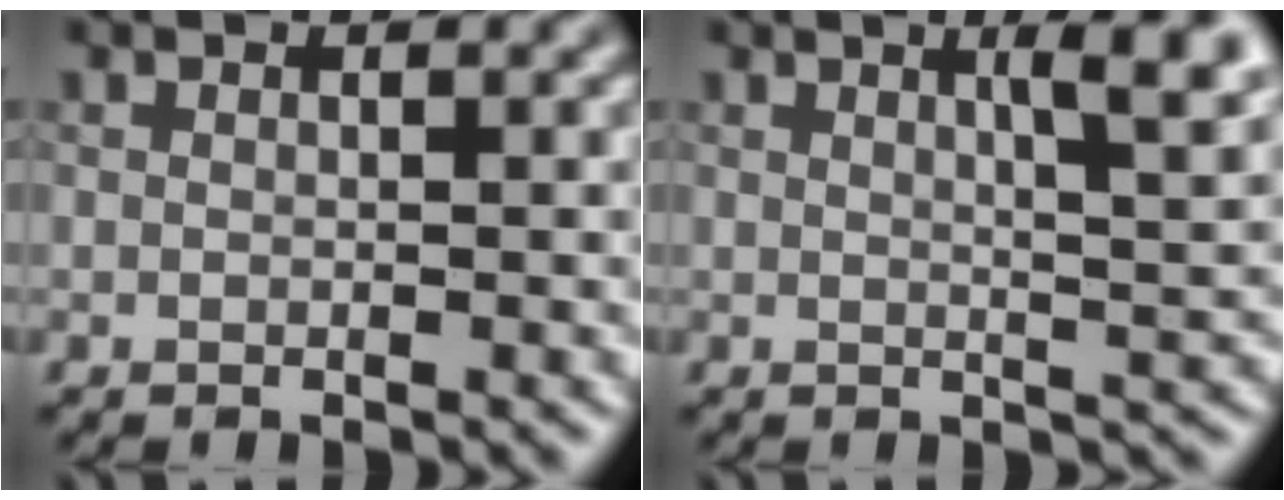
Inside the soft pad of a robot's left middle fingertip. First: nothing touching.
{"total": 5.4, "force": [2.2, 1.3, 4.7], "torque": [-0.049, 0.007, 0.027]}